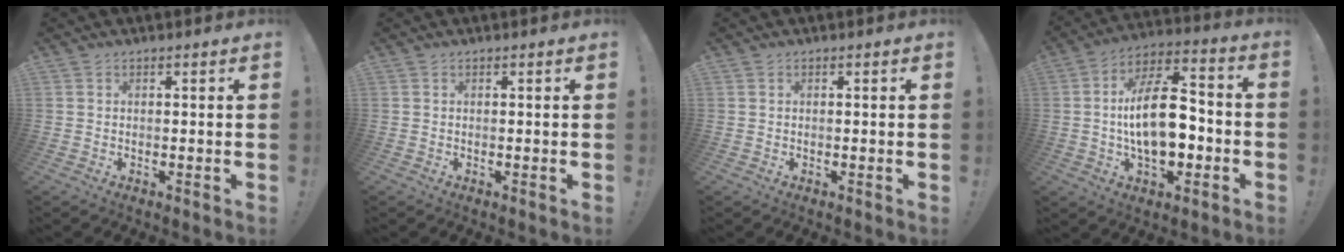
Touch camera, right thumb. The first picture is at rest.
{"total": 0.0}
{"total": 0.0}
{"total": 18.3, "force": [-2.2, 9.9, 15.2], "torque": [-0.269, 0.014, -0.039]}